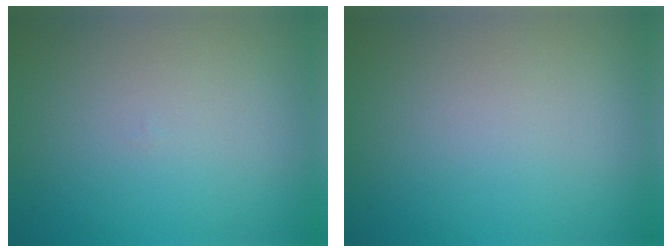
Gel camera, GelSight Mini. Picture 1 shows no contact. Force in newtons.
{"total": 0.0}